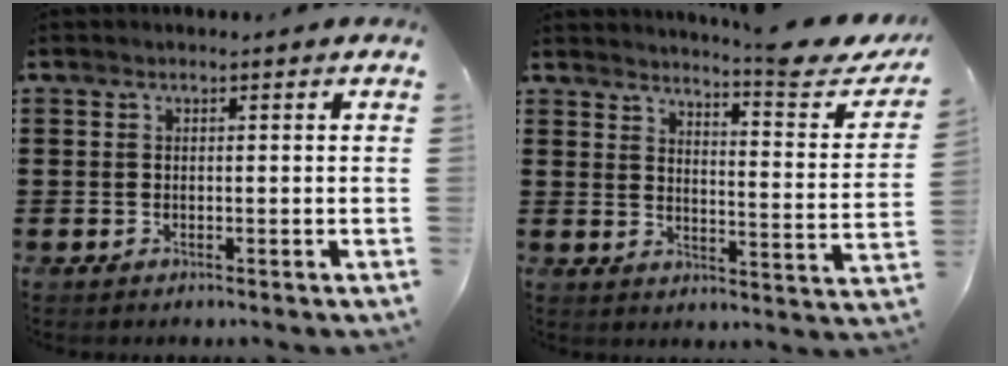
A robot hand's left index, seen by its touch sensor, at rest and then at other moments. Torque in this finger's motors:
{"motor_torque": [2.14, 0.00, 0.14, 0.03]}